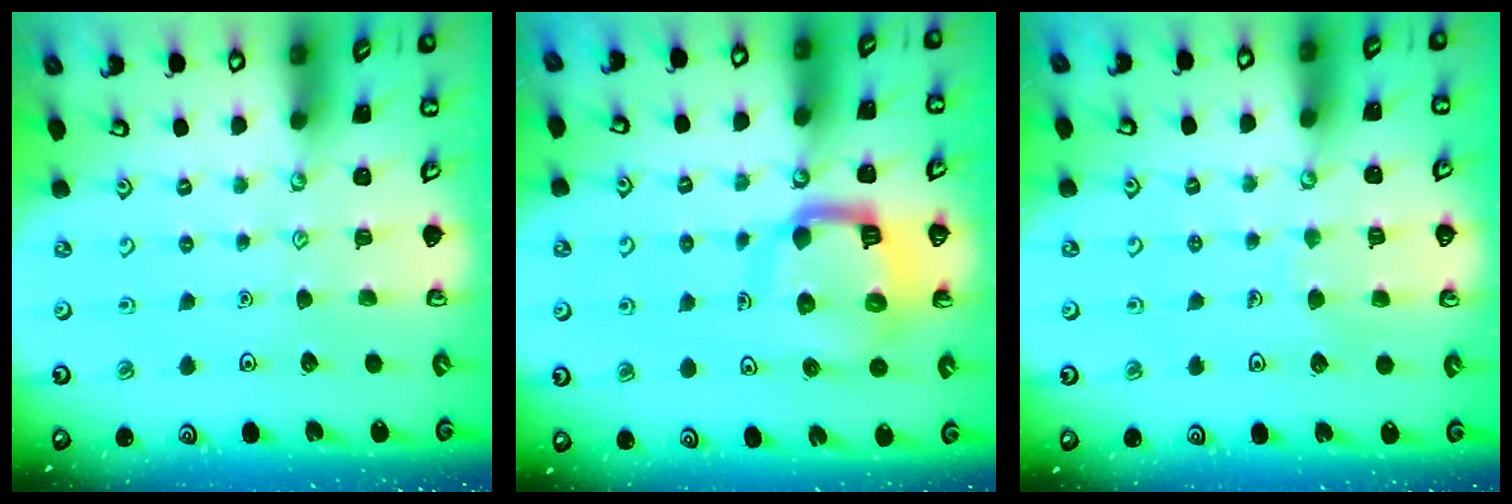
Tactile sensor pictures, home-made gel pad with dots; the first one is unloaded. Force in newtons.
{"total": 12.9, "press": 12.8, "slide": 1.4}
{"total": 4.6, "press": 4.6, "slide": 0.4}